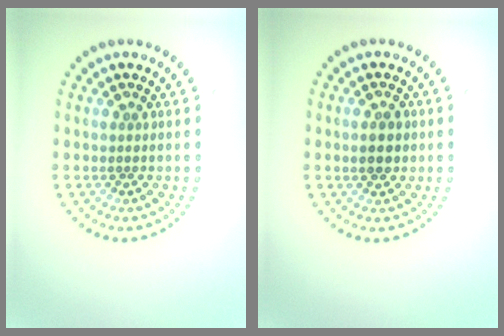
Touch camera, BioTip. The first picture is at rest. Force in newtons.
{"total": 2.0, "press": 2.0, "slide": 0.2}